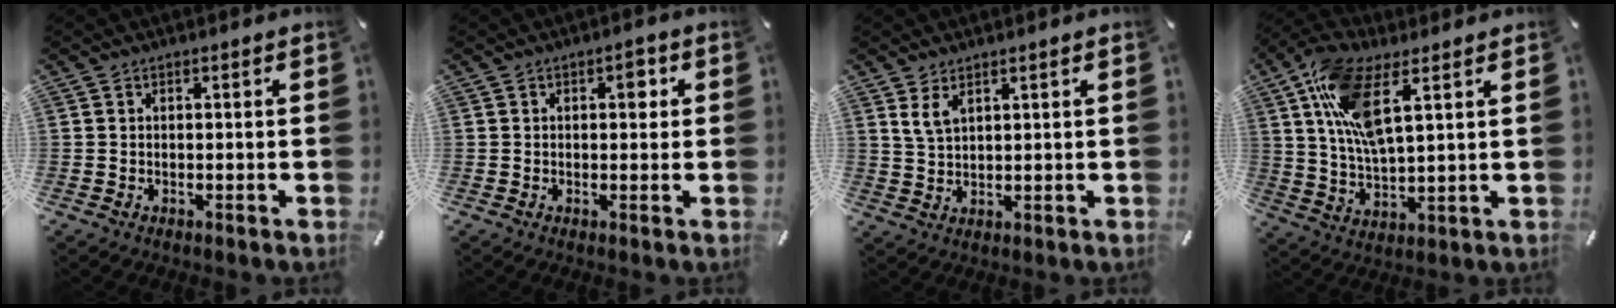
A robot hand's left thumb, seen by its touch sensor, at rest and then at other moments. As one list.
[{"total": 3.2, "force": [0.9, 1.7, 2.5], "torque": [-0.021, -0.004, 0.007]}, {"total": 4.0, "force": [2.5, 2.1, 2.4], "torque": [-0.052, 0.001, 0.047]}, {"total": 13.6, "force": [6.5, 4.9, 10.9], "torque": [-0.246, -0.017, 0.115]}]